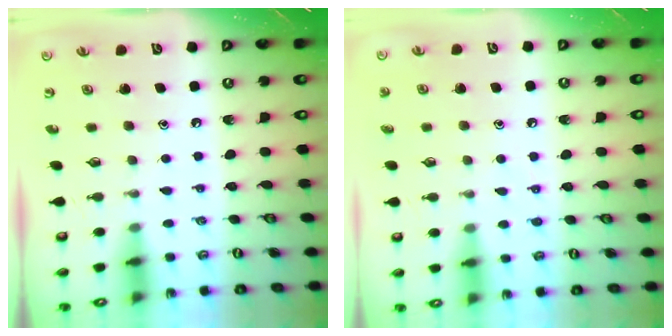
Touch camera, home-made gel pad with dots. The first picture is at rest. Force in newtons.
{"total": 5.5, "press": 5.3, "slide": 1.3}